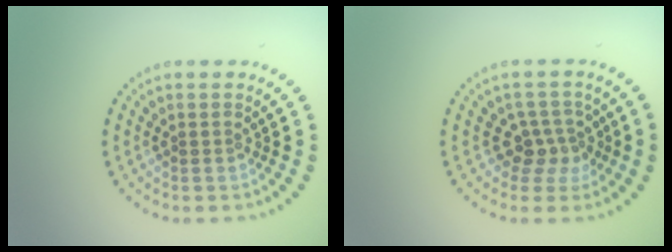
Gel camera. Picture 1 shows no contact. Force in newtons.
{"total": 2.7, "press": 2.0, "slide": 1.9}